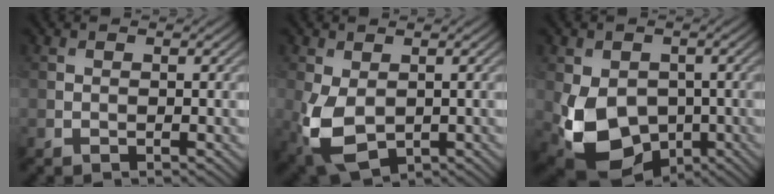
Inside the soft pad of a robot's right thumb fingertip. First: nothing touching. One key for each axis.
{"total": 8.1, "fx": -1.3, "fy": 5.3, "fz": 5.9, "tx": -0.168, "ty": -0.023, "tz": -0.019}
{"total": 10.9, "fx": -2.5, "fy": 8.1, "fz": 6.9, "tx": -0.154, "ty": -0.027, "tz": -0.045}